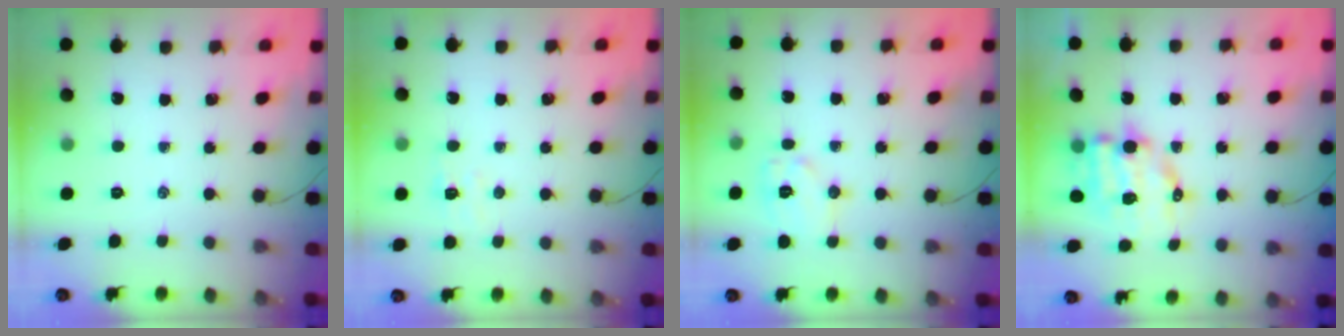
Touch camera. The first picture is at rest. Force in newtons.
{"total": 4.4, "press": 4.3, "slide": 0.9}
{"total": 7.6, "press": 7.6, "slide": 0.4}
{"total": 10.2, "press": 10.0, "slide": 1.7}